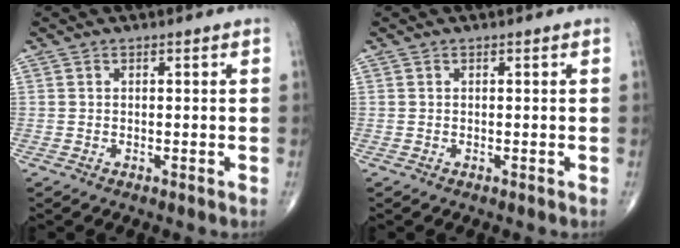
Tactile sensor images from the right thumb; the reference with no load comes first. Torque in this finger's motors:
{"motor_torque": [0.46, -0.16, 0.22, -0.05, -0.03]}